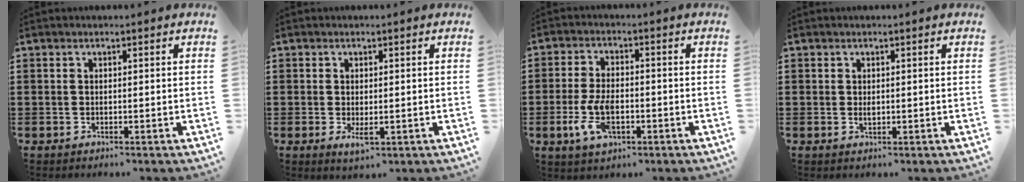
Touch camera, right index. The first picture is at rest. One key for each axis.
{"total": 2.4, "fx": -0.4, "fy": 0.8, "fz": 2.2, "tx": -0.046, "ty": -0.005, "tz": -0.007}
{"total": 6.9, "fx": -1.9, "fy": 3.2, "fz": 5.7, "tx": -0.140, "ty": -0.007, "tz": -0.041}
{"total": 1.0, "fx": 0.1, "fy": 0.4, "fz": 0.9, "tx": -0.018, "ty": 0.002, "tz": 0.002}